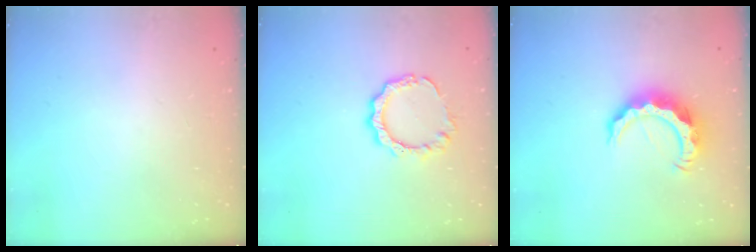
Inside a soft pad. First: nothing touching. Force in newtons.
{"total": 8.8, "press": 8.8, "slide": 0.8}
{"total": 10.5, "press": 10.4, "slide": 1.2}